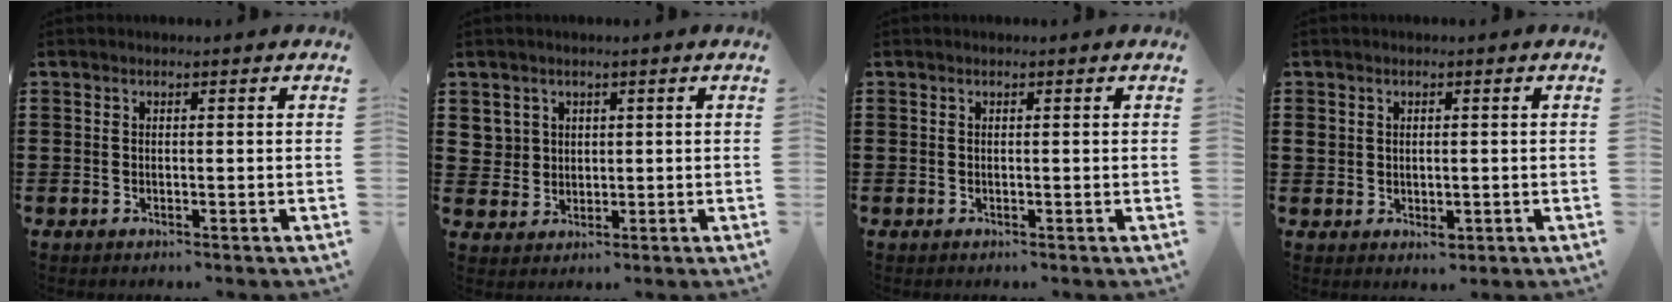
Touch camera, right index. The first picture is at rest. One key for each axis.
{"total": 3.4, "fx": 1.5, "fy": 3.0, "fz": 0.4, "tx": -0.024, "ty": 0.011, "tz": 0.029}
{"total": 0.0}
{"total": 2.2, "fx": 0.1, "fy": 1.7, "fz": 1.3, "tx": -0.029, "ty": 0.005, "tz": 0.001}